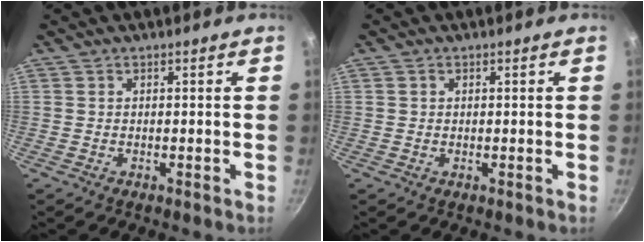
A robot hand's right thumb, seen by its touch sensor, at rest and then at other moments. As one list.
[{"total": 0.8, "force": [0.3, 0.7, 0.3], "torque": [-0.004, 0.003, 0.003]}]